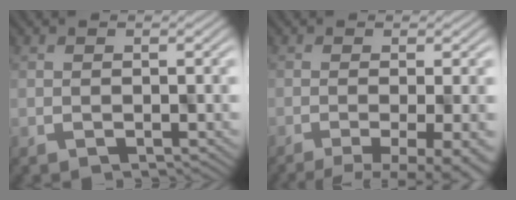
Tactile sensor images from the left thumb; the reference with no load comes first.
{"total": 10.5, "force": [-7.8, 2.1, 6.6], "torque": [-0.097, -0.012, -0.081]}